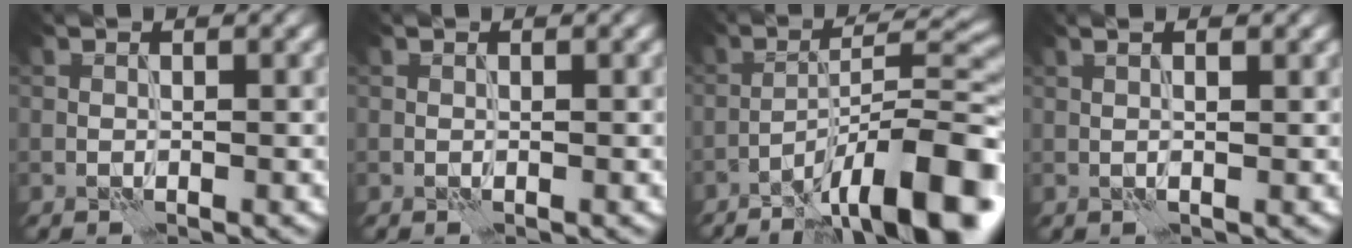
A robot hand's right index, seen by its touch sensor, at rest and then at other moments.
{"total": 0.0}
{"total": 13.3, "force": [-8.1, 2.7, 10.2], "torque": [-0.154, 0.015, -0.131]}
{"total": 3.1, "force": [1.5, 1.1, 2.5], "torque": [-0.022, 0.018, -0.001]}